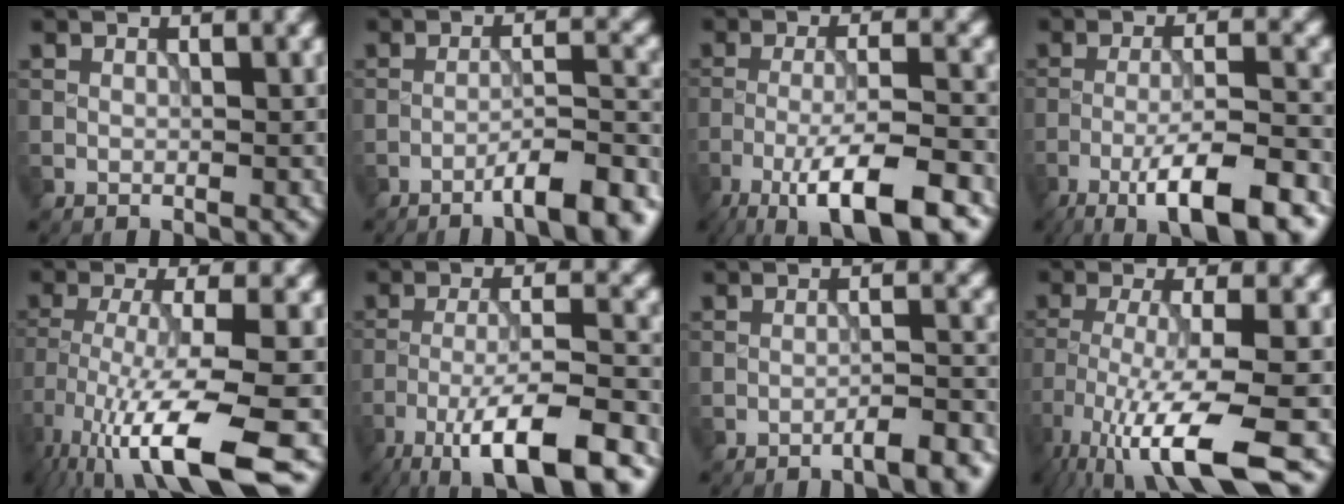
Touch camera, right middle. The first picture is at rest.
{"total": 7.3, "force": [-5.0, 1.2, 5.2], "torque": [-0.061, 0.018, -0.076]}
{"total": 9.0, "force": [-5.3, 1.5, 7.0], "torque": [-0.114, 0.001, -0.096]}
{"total": 8.5, "force": [-4.9, 1.3, 6.8], "torque": [-0.108, 0.004, -0.085]}
{"total": 12.1, "force": [-6.9, 2.6, 9.6], "torque": [-0.182, -0.017, -0.117]}
{"total": 10.6, "force": [-6.7, 2.1, 8.0], "torque": [-0.133, 0.003, -0.115]}
{"total": 4.0, "force": [-2.9, 0.8, 2.7], "torque": [-0.029, 0.011, -0.048]}
{"total": 10.2, "force": [-6.1, 2.0, 8.0], "torque": [-0.144, -0.013, -0.111]}